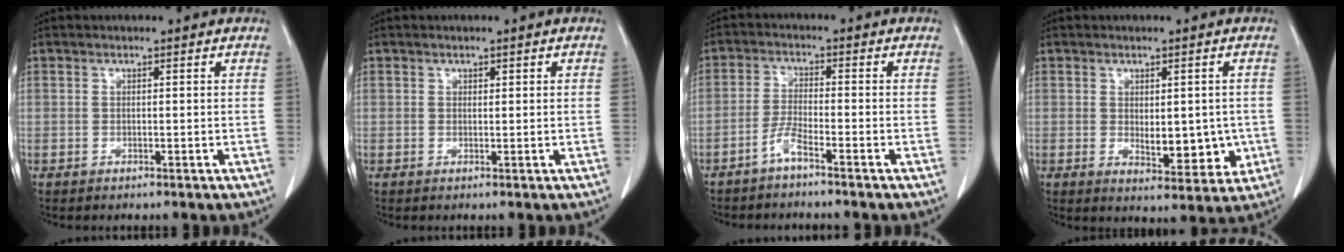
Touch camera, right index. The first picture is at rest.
{"total": 0.7, "force": [0.3, 0.5, 0.3], "torque": [0.000, 0.002, 0.004]}
{"total": 3.2, "force": [-2.5, -0.2, 2.0], "torque": [-0.047, 0.000, -0.054]}
{"total": 6.7, "force": [-0.5, 3.2, 5.9], "torque": [-0.072, -0.008, 0.006]}